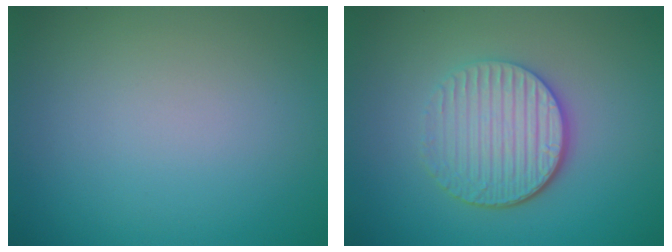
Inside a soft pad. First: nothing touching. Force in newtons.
{"total": 4.7, "press": 3.7, "slide": 3.0}